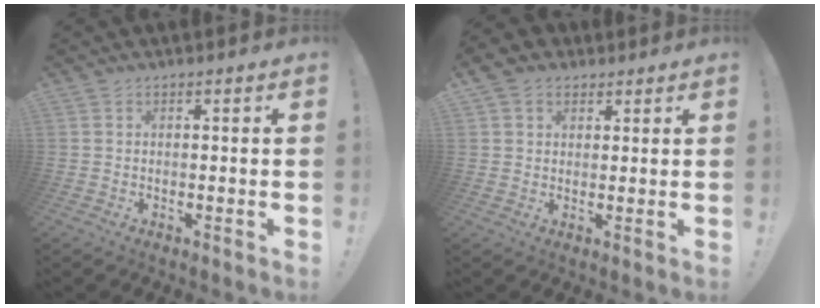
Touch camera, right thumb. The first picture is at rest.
{"total": 6.1, "force": [3.2, 4.6, 2.5], "torque": [-0.042, -0.002, 0.064]}